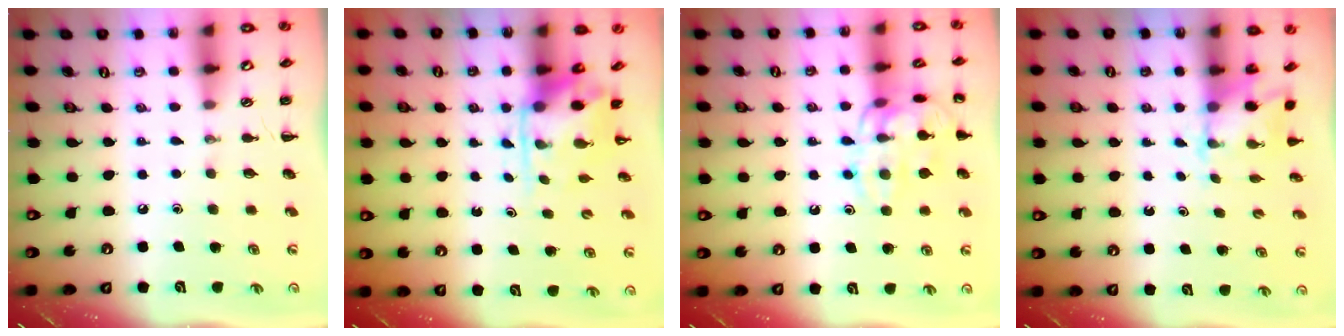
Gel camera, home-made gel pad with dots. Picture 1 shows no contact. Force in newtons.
{"total": 3.2, "press": 3.2, "slide": 0.7}
{"total": 13.9, "press": 13.9, "slide": 0.3}
{"total": 2.2, "press": 2.1, "slide": 0.6}